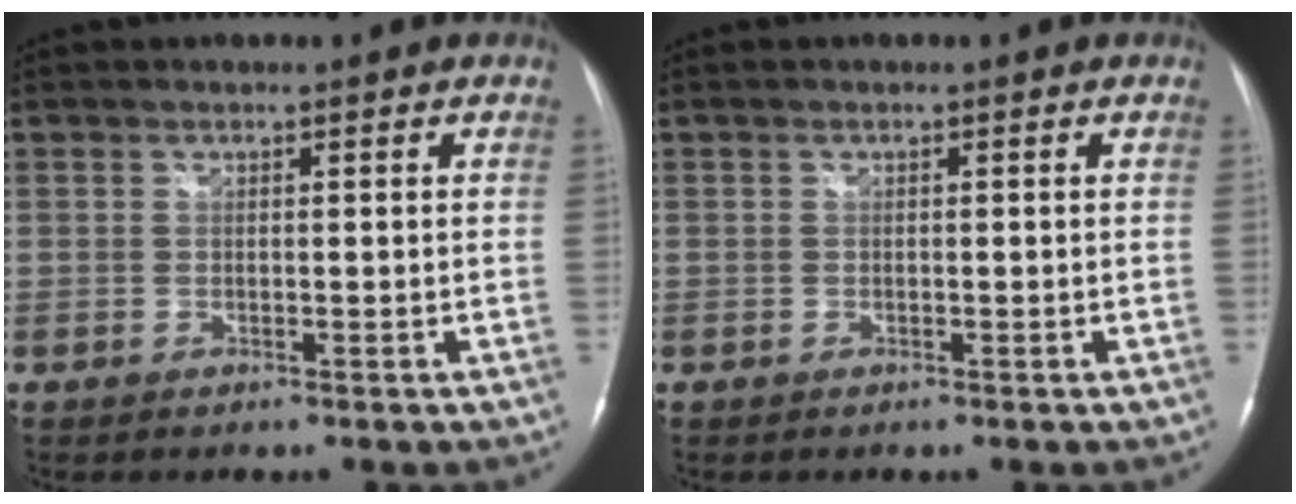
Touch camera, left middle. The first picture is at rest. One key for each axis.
{"total": 0.0}